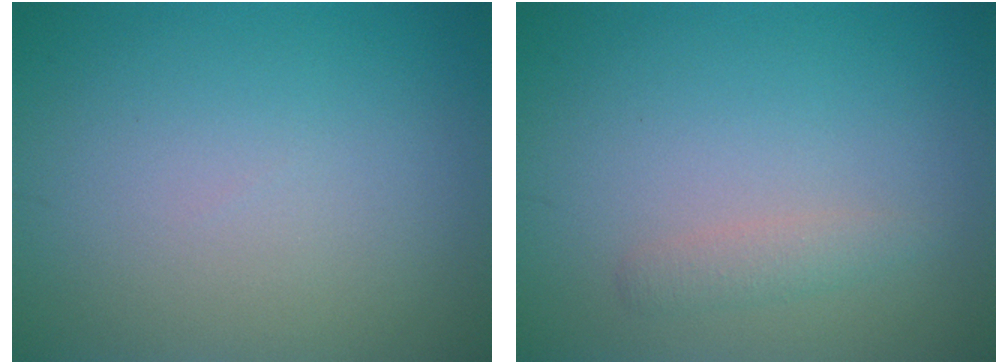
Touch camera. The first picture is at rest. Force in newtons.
{"total": 1.3, "press": 1.3, "slide": 0.0}